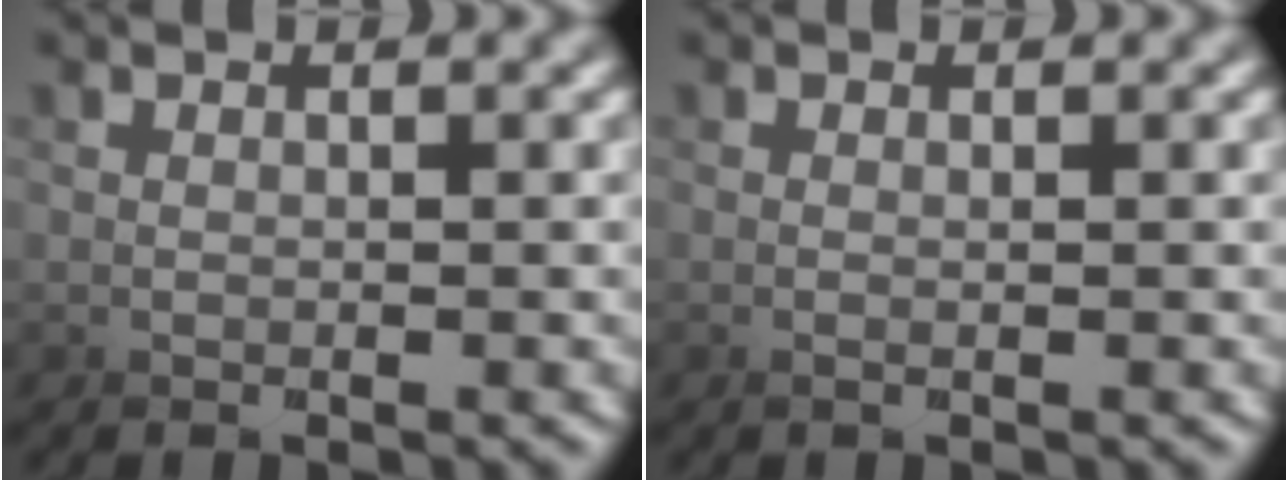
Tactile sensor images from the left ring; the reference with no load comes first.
{"total": 1.2, "force": [-0.2, -1.1, 0.4], "torque": [-0.002, 0.006, -0.007]}